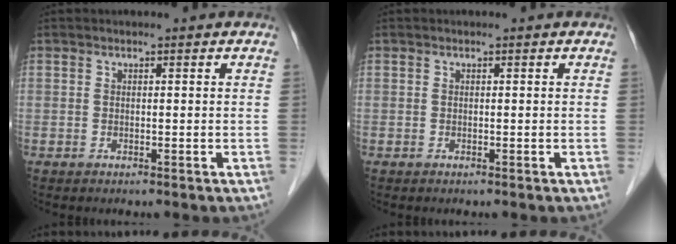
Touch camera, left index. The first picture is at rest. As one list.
[{"total": 0.0}]